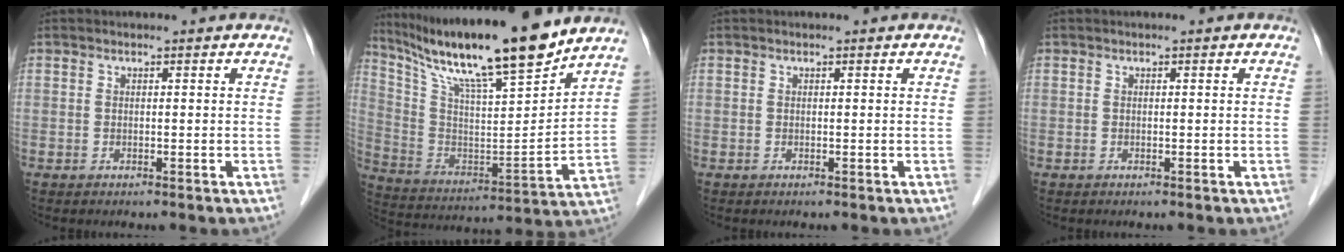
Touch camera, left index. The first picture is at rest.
{"total": 21.3, "force": [17.4, 0.9, 12.3], "torque": [-0.217, -0.001, 0.300]}
{"total": 0.0}
{"total": 0.0}